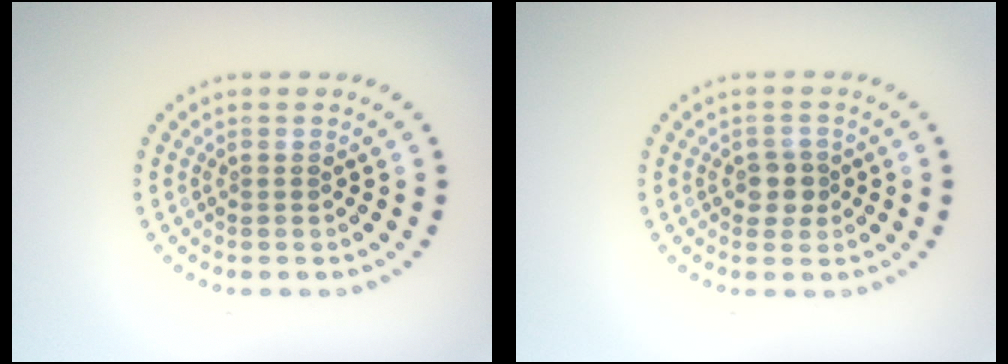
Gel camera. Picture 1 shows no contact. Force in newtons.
{"total": 1.9, "press": 1.8, "slide": 0.7}